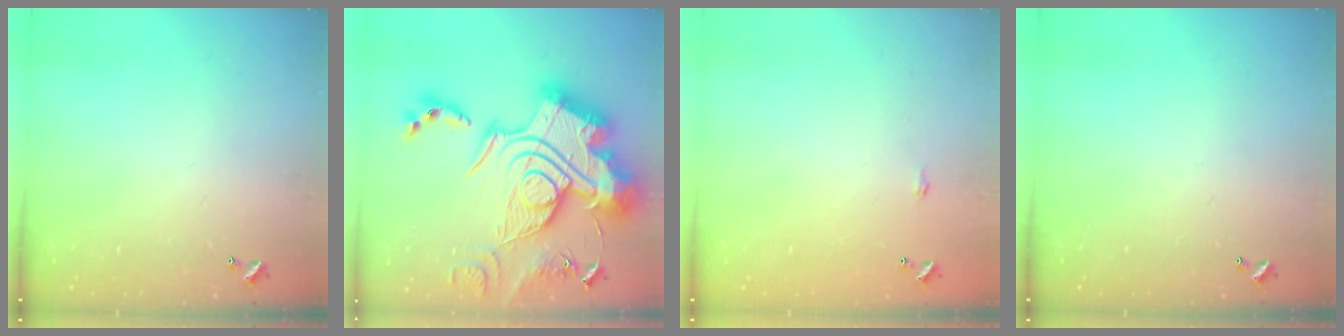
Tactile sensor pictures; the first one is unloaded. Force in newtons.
{"total": 0.6, "press": 0.6, "slide": 0.0}
{"total": 0.6, "press": 0.6, "slide": 0.2}
{"total": 0.0}